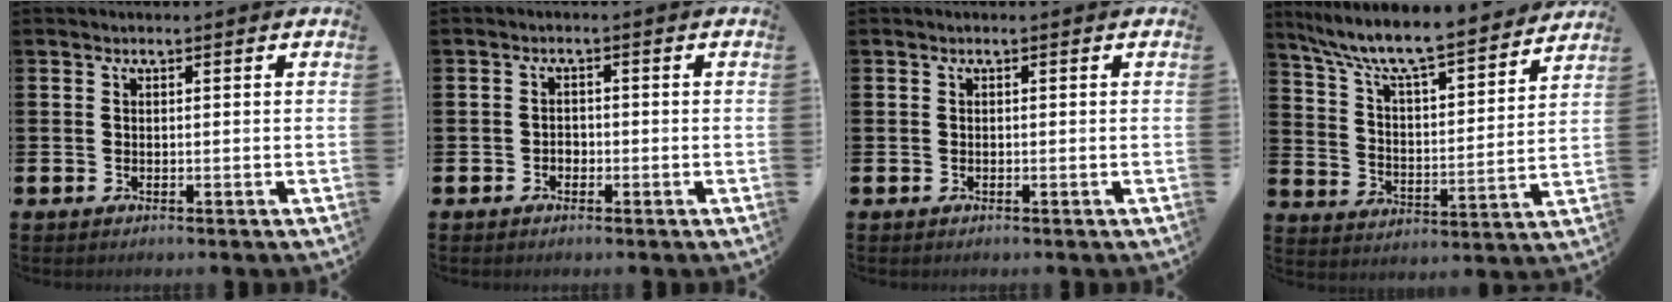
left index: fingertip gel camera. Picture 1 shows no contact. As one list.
[{"total": 1.4, "force": [-0.8, 1.0, 0.3], "torque": [-0.007, 0.001, -0.017]}, {"total": 0.0}, {"total": 9.0, "force": [8.3, 1.0, 3.4], "torque": [-0.098, -0.065, 0.137]}]